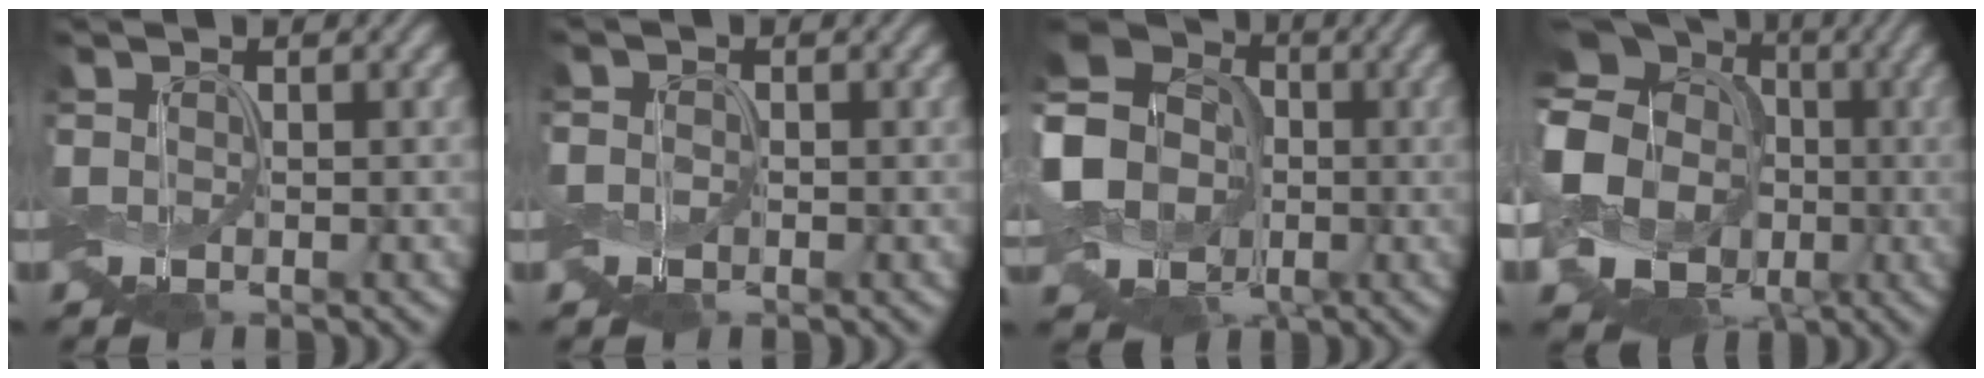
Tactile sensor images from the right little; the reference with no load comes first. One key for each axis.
{"total": 1.1, "fx": -0.2, "fy": 1.0, "fz": 0.3, "tx": -0.011, "ty": 0.002, "tz": -0.008}
{"total": 17.4, "fx": -1.0, "fy": 15.4, "fz": 8.0, "tx": -0.220, "ty": 0.008, "tz": -0.066}
{"total": 17.8, "fx": -1.2, "fy": 15.8, "fz": 8.1, "tx": -0.186, "ty": 0.001, "tz": -0.070}